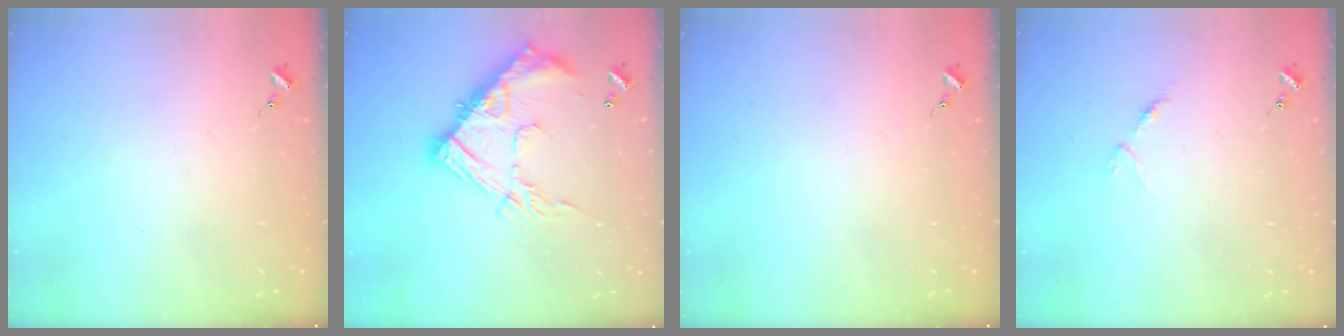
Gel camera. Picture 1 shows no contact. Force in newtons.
{"total": 19.9, "press": 19.9, "slide": 1.7}
{"total": 0.0}
{"total": 3.0, "press": 2.9, "slide": 0.4}